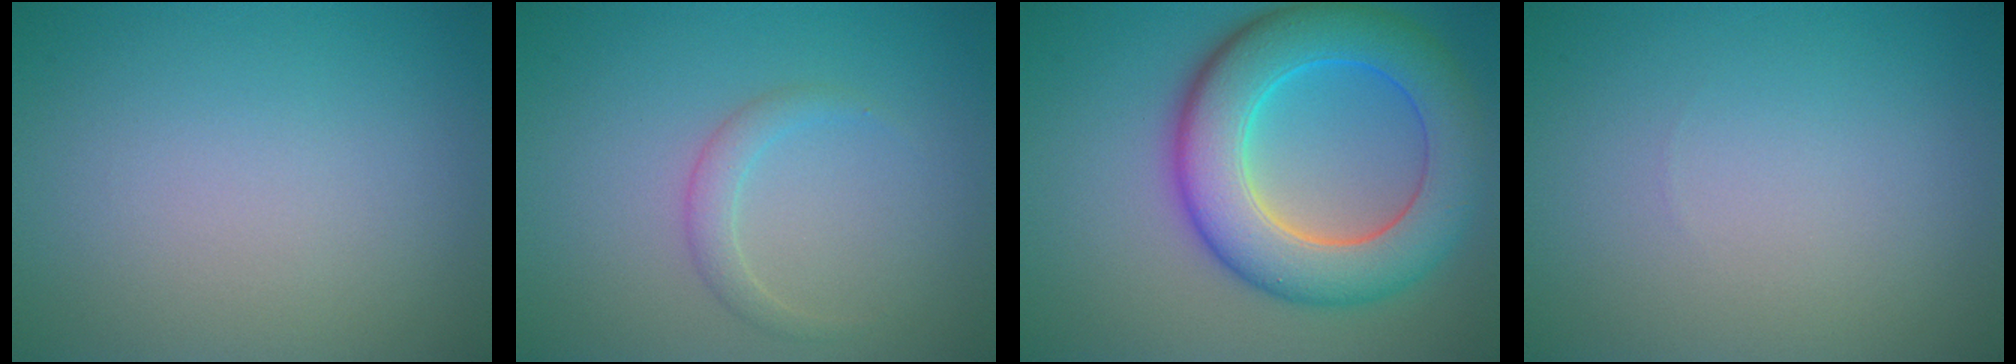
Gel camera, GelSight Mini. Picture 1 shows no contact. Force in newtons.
{"total": 1.6, "press": 1.6, "slide": 0.2}
{"total": 9.5, "press": 9.5, "slide": 0.6}
{"total": 0.0}